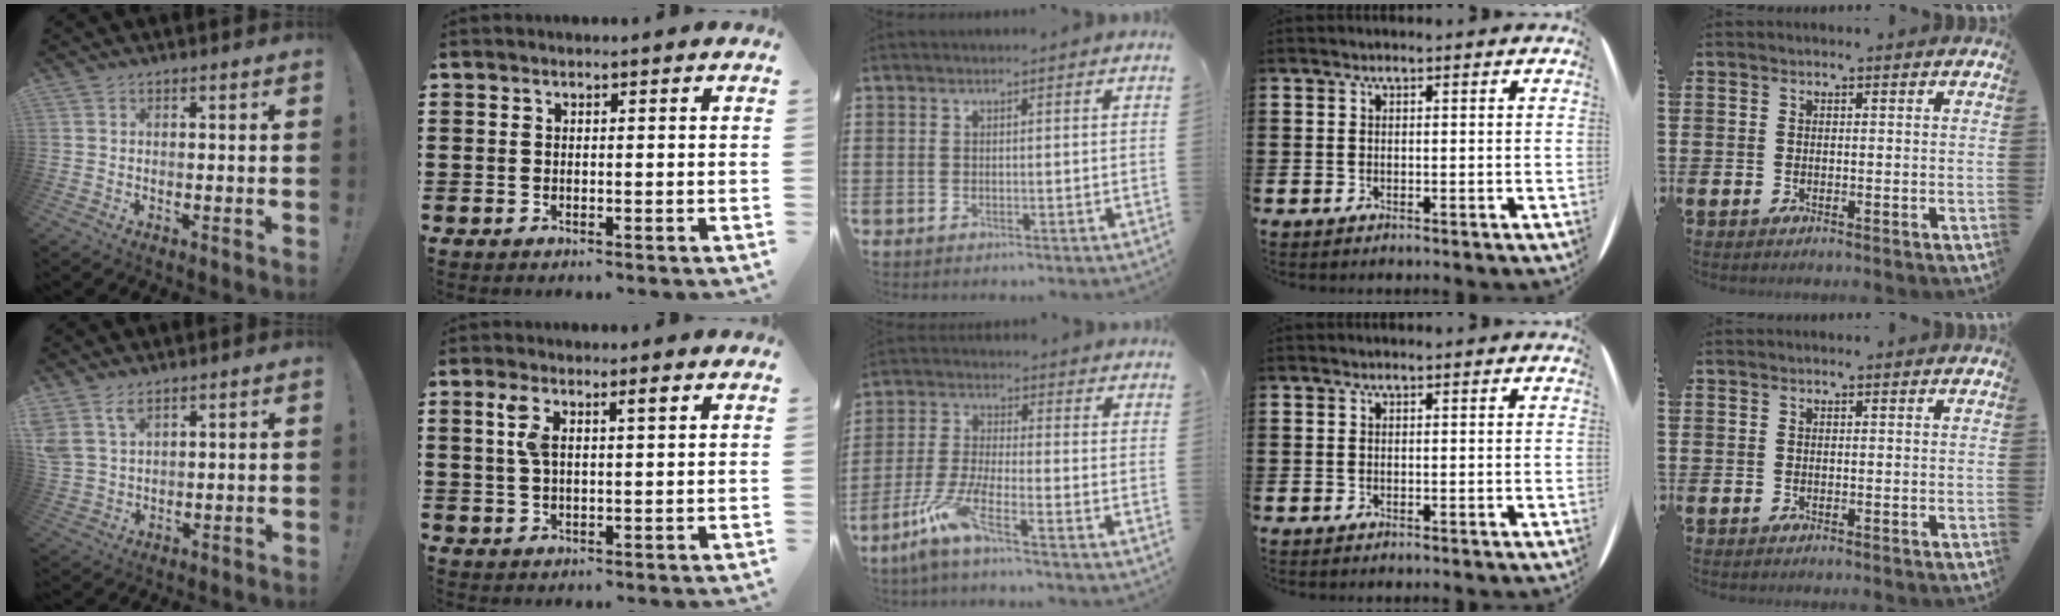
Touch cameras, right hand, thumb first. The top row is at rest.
{"thumb": {"total": 5.8, "force": [4.3, 2.6, 3.0], "torque": [-0.065, -0.016, 0.084]}, "index": {"total": 4.4, "force": [1.7, 1.4, 3.8], "torque": [-0.081, 0.008, 0.027]}, "middle": {"total": 7.1, "force": [-4.8, 0.7, 5.1], "torque": [-0.123, -0.016, -0.095]}}